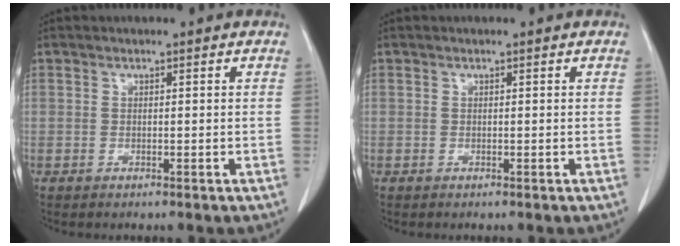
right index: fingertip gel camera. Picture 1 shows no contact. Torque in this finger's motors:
{"motor_torque": [0.08, -0.10, -0.01, 0.01]}